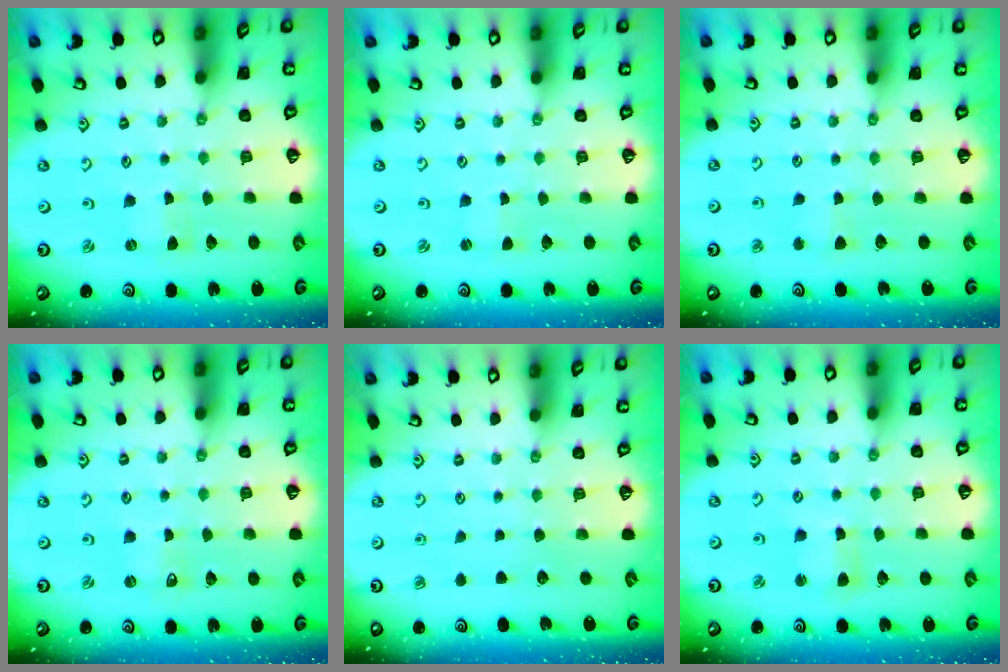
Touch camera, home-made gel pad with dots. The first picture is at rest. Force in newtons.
{"total": 0.0}
{"total": 2.1, "press": 2.0, "slide": 0.4}
{"total": 0.0}
{"total": 0.0}
{"total": 3.2, "press": 3.2, "slide": 0.3}